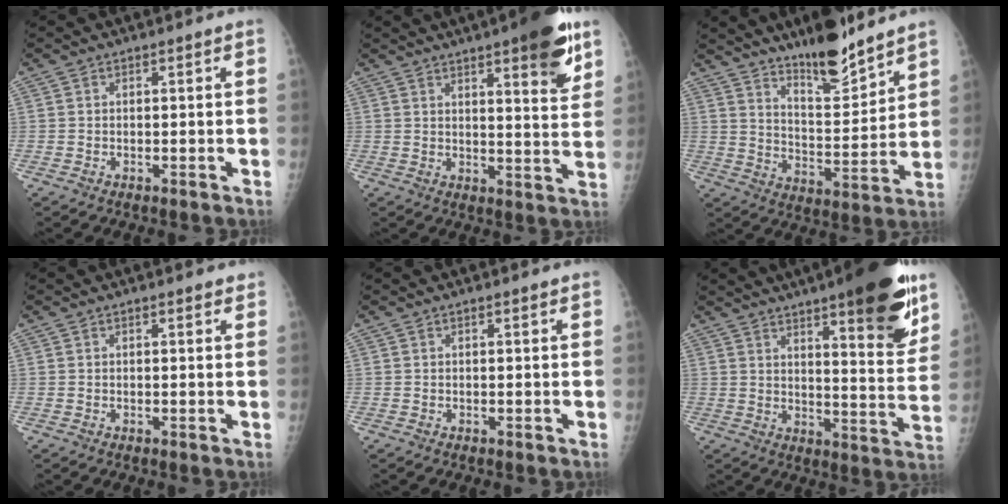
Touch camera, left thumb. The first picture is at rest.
{"total": 12.9, "force": [7.4, 2.9, 10.2], "torque": [-0.111, -0.037, 0.096]}
{"total": 12.9, "force": [10.4, 2.9, 7.1], "torque": [-0.092, -0.082, 0.177]}
{"total": 1.6, "force": [1.2, 0.5, 0.9], "torque": [-0.005, -0.003, 0.013]}
{"total": 0.7, "force": [0.5, 0.2, 0.5], "torque": [-0.006, -0.001, 0.007]}
{"total": 20.0, "force": [12.2, 4.4, 15.3], "torque": [-0.185, -0.059, 0.171]}